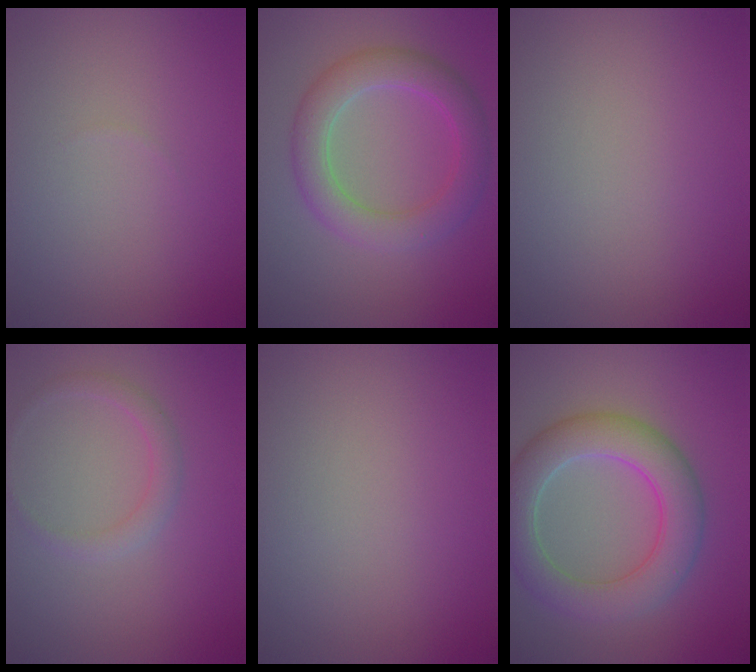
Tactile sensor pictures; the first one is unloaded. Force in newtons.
{"total": 4.7, "press": 4.7, "slide": 0.1}
{"total": 0.0}
{"total": 1.6, "press": 1.6, "slide": 0.2}
{"total": 0.0}
{"total": 6.2, "press": 6.2, "slide": 0.3}